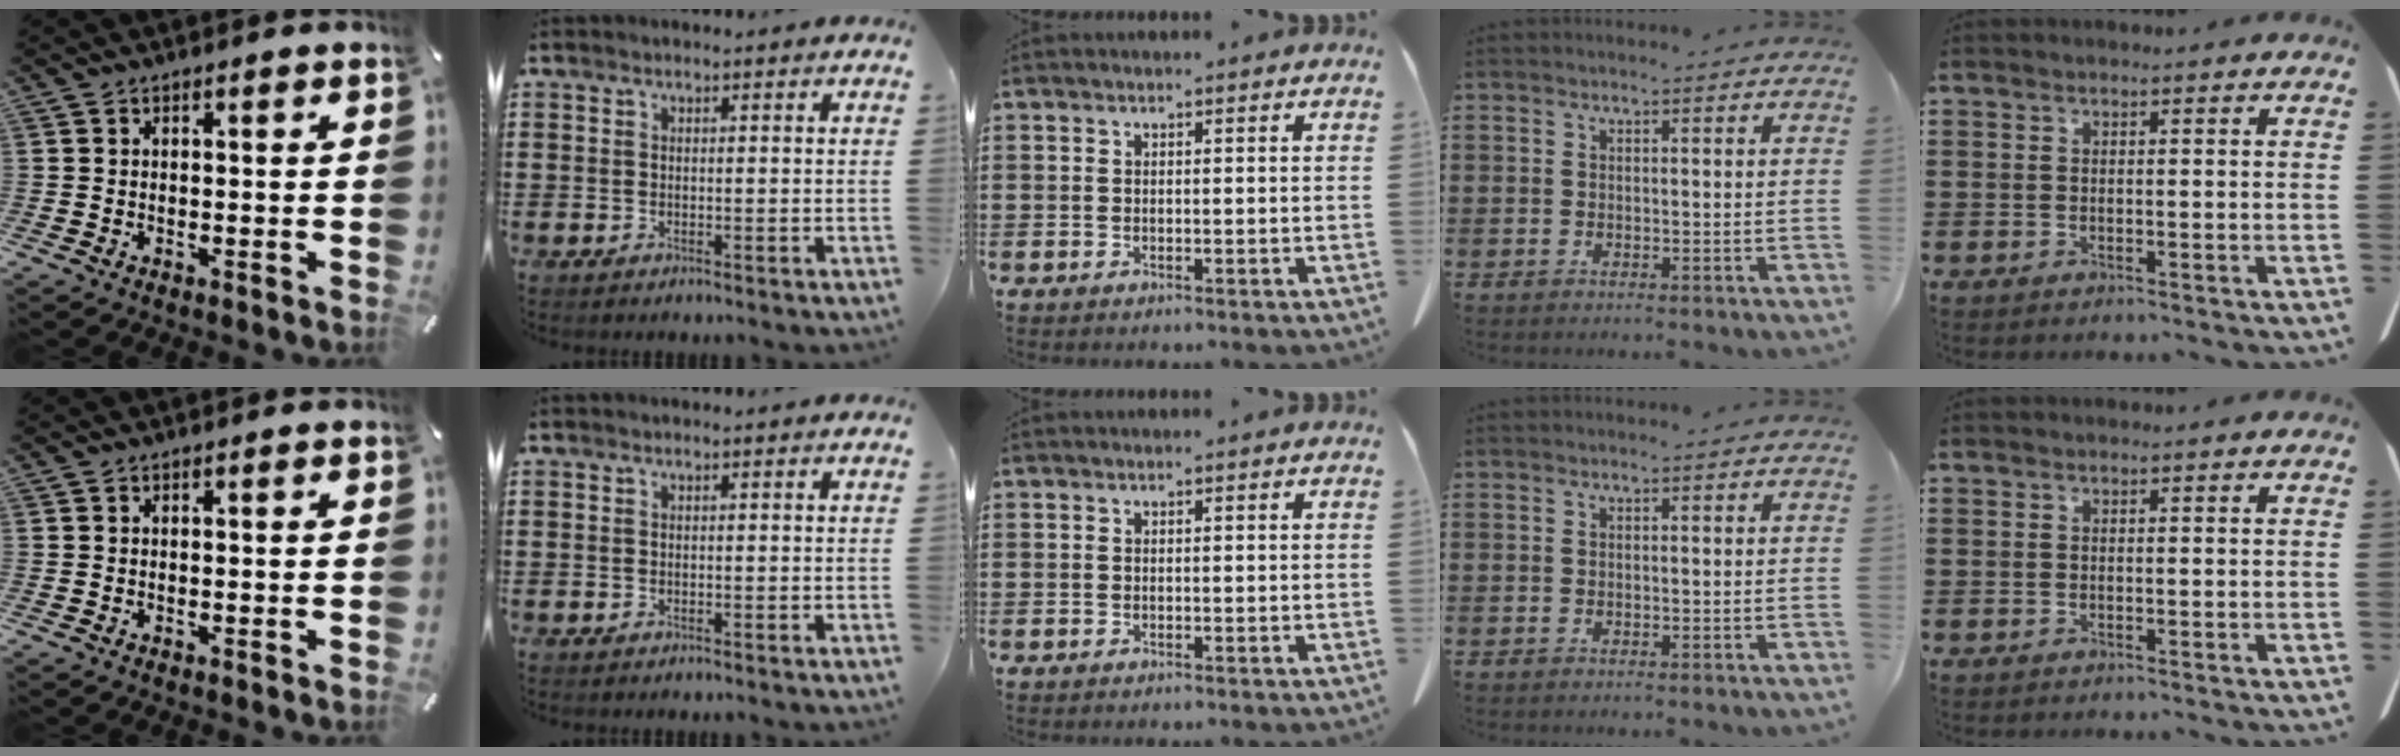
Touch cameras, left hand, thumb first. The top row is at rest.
{}